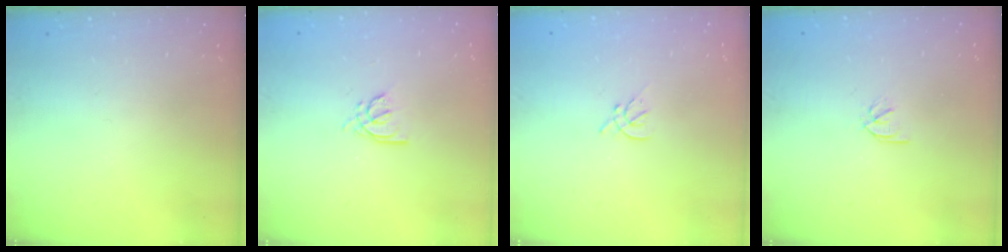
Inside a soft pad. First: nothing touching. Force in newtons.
{"total": 3.9, "press": 3.9, "slide": 0.7}
{"total": 2.2, "press": 2.1, "slide": 0.6}
{"total": 2.0, "press": 2.0, "slide": 0.3}